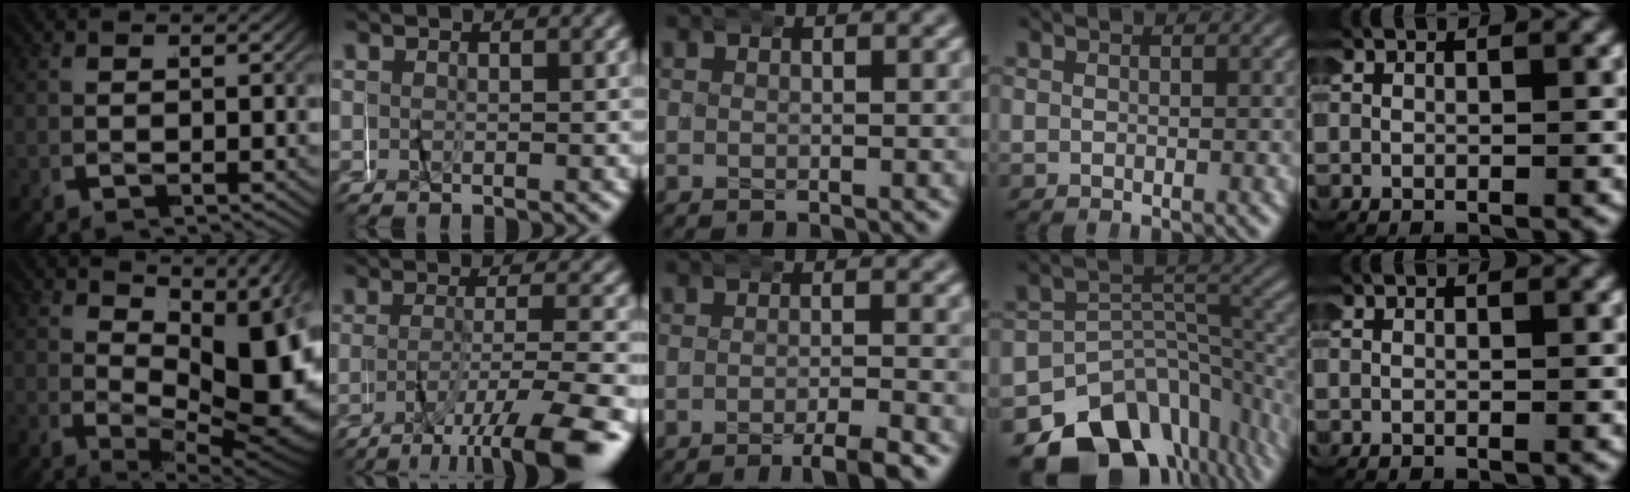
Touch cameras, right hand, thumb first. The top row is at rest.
{"thumb": {"total": 14.6, "force": [-0.7, 7.5, 12.5], "torque": [-0.204, -0.028, 0.014]}, "index": {"total": 7.5, "force": [-5.3, 0.9, 5.2], "torque": [-0.087, -0.017, -0.081]}, "middle": {"total": 2.8, "force": [-1.7, 0.1, 2.2], "torque": [-0.031, 0.006, -0.035]}, "ring": {"total": 17.3, "force": [-9.9, 10.3, 9.6], "torque": [-0.141, -0.056, -0.134]}}